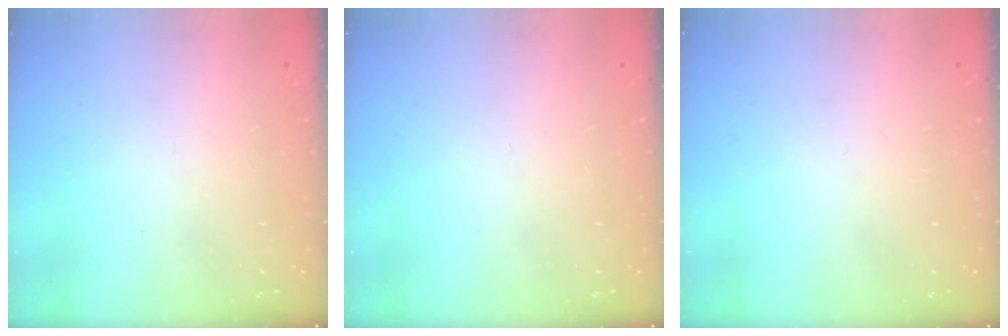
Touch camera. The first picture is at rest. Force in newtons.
{"total": 0.0}
{"total": 0.0}